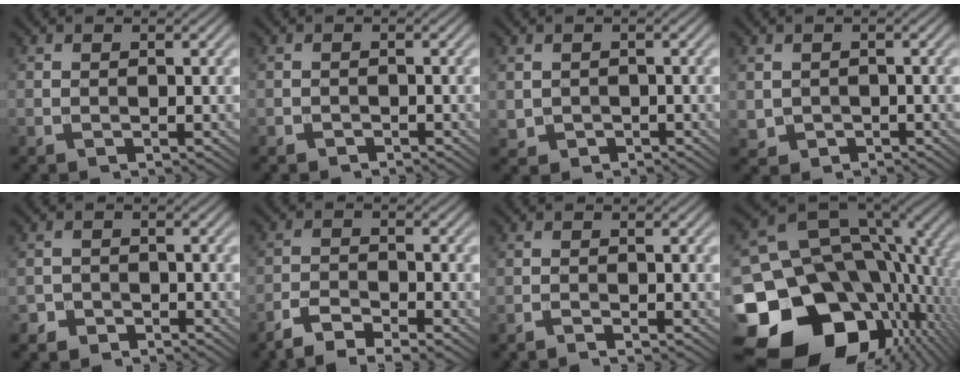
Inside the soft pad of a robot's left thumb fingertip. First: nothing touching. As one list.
[{"total": 0.8, "force": [-0.7, 0.2, -0.4], "torque": [0.007, -0.001, -0.012]}, {"total": 1.2, "force": [0.0, 1.2, 0.1], "torque": [-0.013, -0.005, 0.005]}, {"total": 1.4, "force": [0.0, 1.4, 0.1], "torque": [-0.016, -0.006, 0.005]}, {"total": 1.7, "force": [-1.4, 1.0, -0.3], "torque": [0.010, 0.004, -0.030]}, {"total": 4.7, "force": [-4.0, 0.8, 2.3], "torque": [-0.050, -0.003, -0.082]}, {"total": 1.0, "force": [-0.9, -0.2, 0.2], "torque": [-0.007, 0.003, -0.022]}, {"total": 19.8, "force": [-6.2, 15.0, 11.3], "torque": [-0.234, -0.025, -0.084]}]